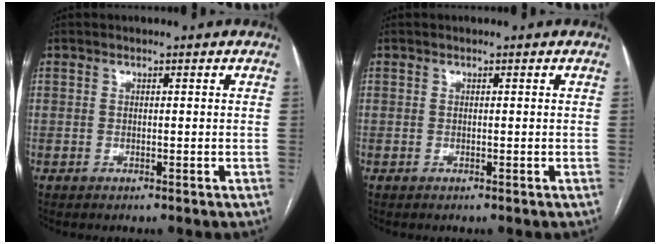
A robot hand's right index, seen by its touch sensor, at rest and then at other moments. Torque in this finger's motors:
{"motor_torque": [0.00, 0.00, 0.00, 0.00]}